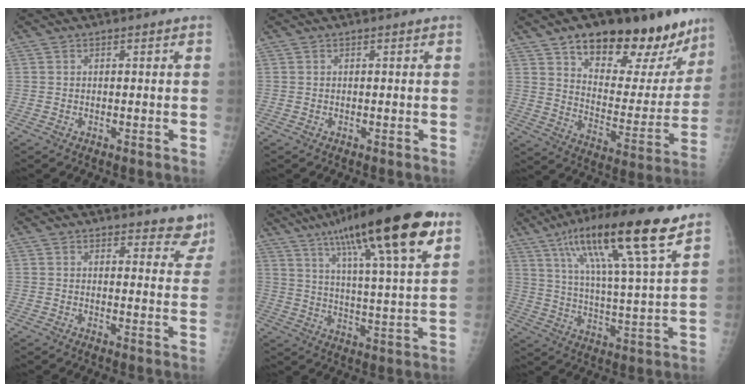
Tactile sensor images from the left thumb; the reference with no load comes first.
{"total": 0.0}
{"total": 24.4, "force": [16.6, 11.0, 14.1], "torque": [-0.145, -0.070, 0.249]}
{"total": 6.6, "force": [6.1, 2.5, 0.7], "torque": [0.037, -0.037, 0.050]}
{"total": 23.7, "force": [13.3, 4.2, 19.1], "torque": [-0.298, -0.027, 0.208]}
{"total": 19.6, "force": [11.2, 2.6, 15.8], "torque": [-0.264, -0.030, 0.192]}